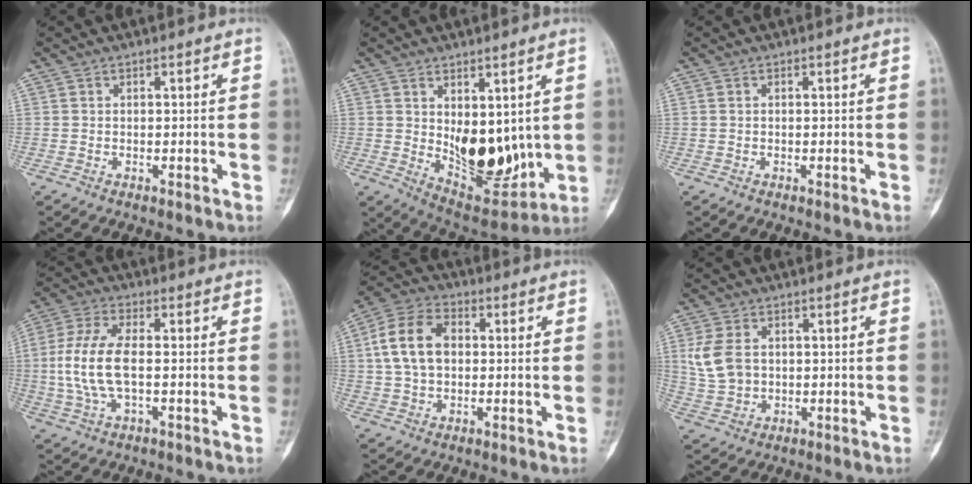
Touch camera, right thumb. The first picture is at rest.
{"total": 14.0, "force": [1.1, 7.8, 11.6], "torque": [-0.126, -0.038, 0.045]}
{"total": 0.0}
{"total": 11.0, "force": [-0.4, 4.9, 9.8], "torque": [-0.231, 0.012, -0.009]}
{"total": 11.8, "force": [1.7, 8.0, 8.5], "torque": [-0.155, 0.019, 0.026]}
{"total": 7.5, "force": [1.4, 5.4, 5.0], "torque": [-0.097, -0.001, 0.036]}